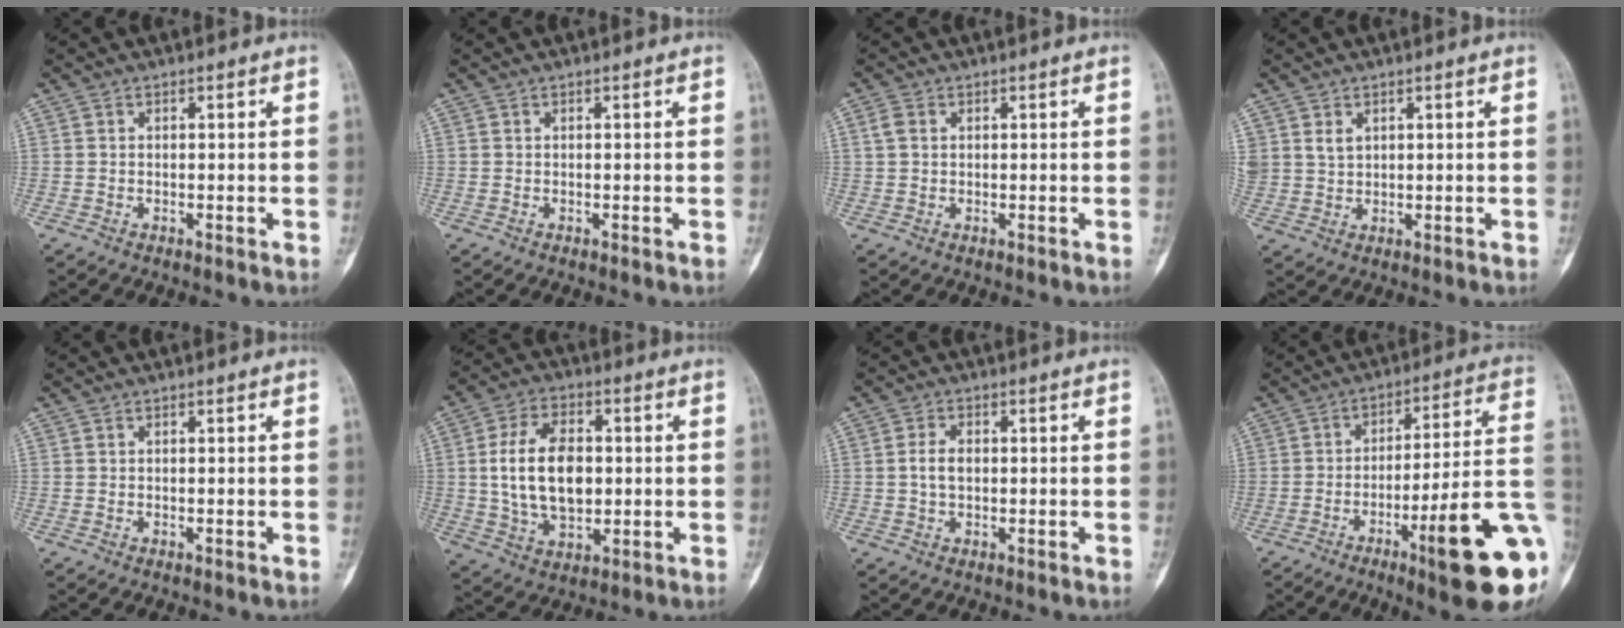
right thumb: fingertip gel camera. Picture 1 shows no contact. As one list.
[{"total": 0.0}, {"total": 2.4, "force": [0.7, 1.7, 1.5], "torque": [-0.033, 0.005, 0.016]}, {"total": 3.3, "force": [1.6, 2.4, 1.7], "torque": [-0.026, -0.008, 0.040]}, {"total": 0.0}, {"total": 14.5, "force": [0.9, 8.9, 11.4], "torque": [-0.191, 0.003, 0.020]}, {"total": 3.6, "force": [0.1, 2.3, 2.8], "torque": [-0.054, 0.006, 0.001]}, {"total": 20.5, "force": [-7.2, 2.8, 19.0], "torque": [-0.219, 0.024, -0.102]}]